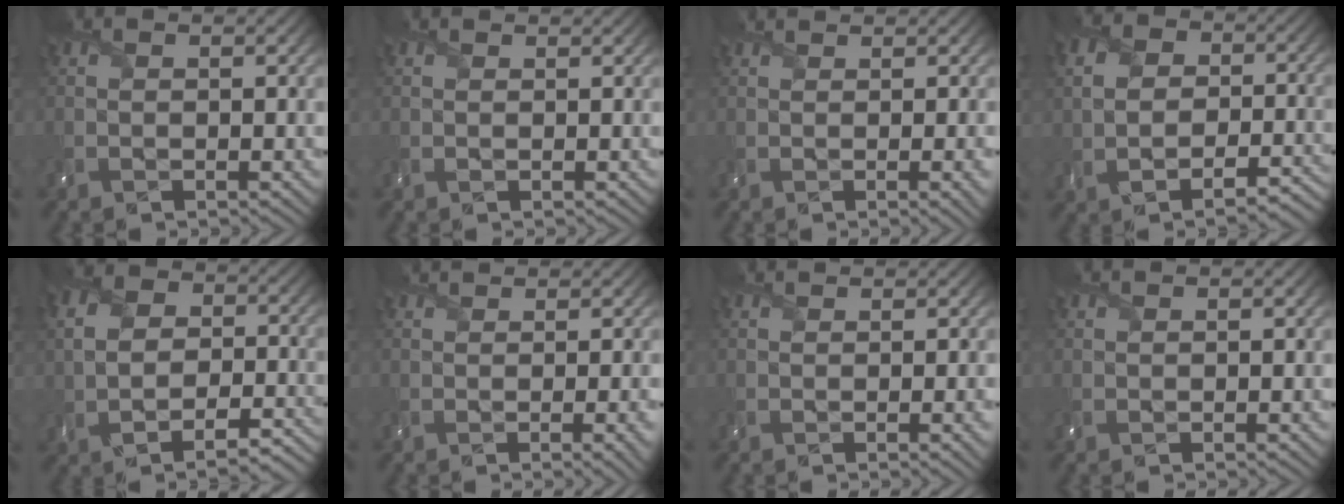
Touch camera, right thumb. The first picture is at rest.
{"total": 0.9, "force": [0.6, 0.6, 0.4], "torque": [-0.015, 0.001, 0.009]}
{"total": 3.3, "force": [1.0, 0.8, 3.0], "torque": [-0.046, 0.008, 0.012]}
{"total": 8.2, "force": [-1.8, 6.3, 4.8], "torque": [-0.086, -0.009, -0.037]}
{"total": 8.8, "force": [-2.6, 6.3, 5.5], "torque": [-0.100, -0.017, -0.040]}
{"total": 3.8, "force": [1.1, 0.9, 3.5], "torque": [-0.050, 0.010, 0.013]}
{"total": 3.0, "force": [1.1, 0.8, 2.7], "torque": [-0.044, 0.008, 0.015]}
{"total": 0.9, "force": [0.6, 0.3, 0.6], "torque": [-0.020, 0.004, 0.014]}